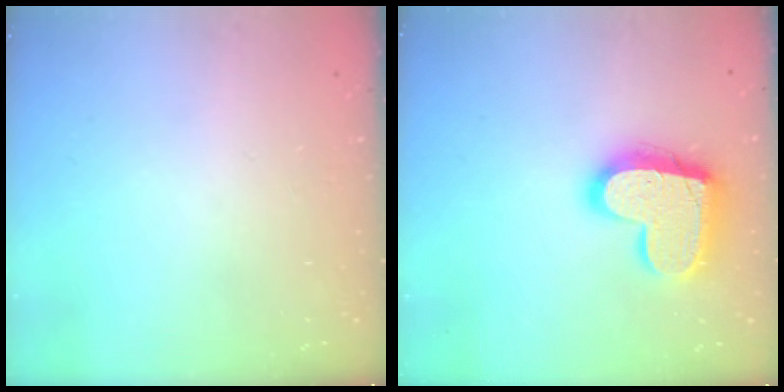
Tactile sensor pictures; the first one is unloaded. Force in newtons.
{"total": 18.3, "press": 18.3, "slide": 1.2}